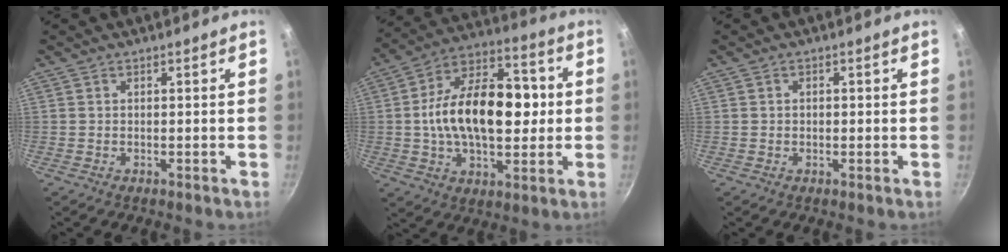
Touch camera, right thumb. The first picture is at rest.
{"total": 22.1, "force": [0.5, 13.3, 17.6], "torque": [-0.254, 0.031, -0.003]}
{"total": 0.9, "force": [0.0, 0.8, 0.5], "torque": [-0.005, 0.005, -0.001]}